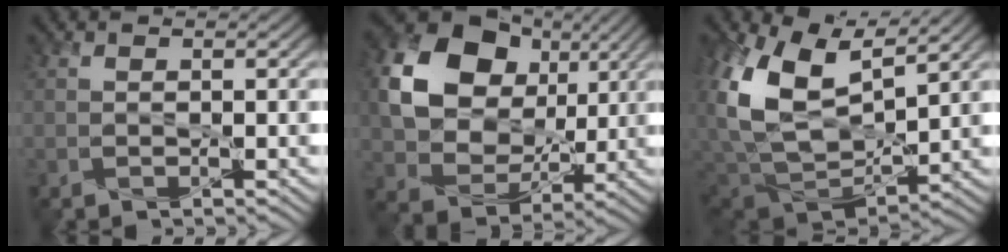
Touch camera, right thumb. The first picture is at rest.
{"total": 15.2, "force": [4.1, 11.7, 8.9], "torque": [-0.207, 0.012, 0.080]}
{"total": 15.2, "force": [5.9, 8.8, 10.8], "torque": [-0.243, 0.005, 0.124]}